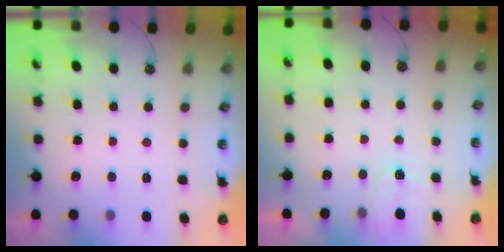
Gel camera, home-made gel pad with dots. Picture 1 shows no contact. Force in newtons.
{"total": 2.0, "press": 2.0, "slide": 0.3}